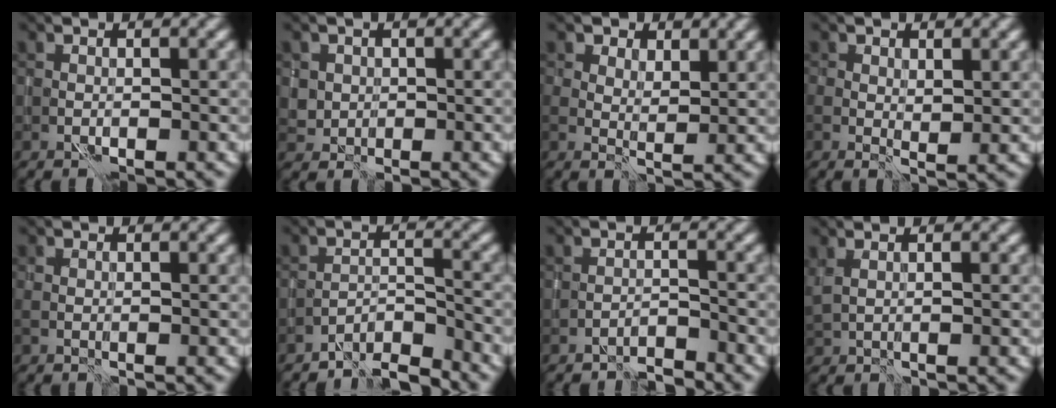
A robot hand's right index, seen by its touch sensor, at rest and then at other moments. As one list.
[{"total": 2.2, "force": [0.3, 2.1, 0.5], "torque": [-0.006, 0.005, 0.011]}, {"total": 4.2, "force": [2.7, 2.5, 2.1], "torque": [-0.034, 0.001, 0.035]}, {"total": 2.2, "force": [0.7, 1.4, 1.6], "torque": [-0.031, -0.004, 0.015]}, {"total": 1.1, "force": [0.3, 0.7, 0.8], "torque": [-0.014, 0.001, 0.007]}, {"total": 4.3, "force": [-4.1, 0.5, 1.0], "torque": [-0.016, 0.003, -0.077]}, {"total": 2.2, "force": [-2.1, 0.1, 0.3], "torque": [0.001, 0.007, -0.041]}, {"total": 2.1, "force": [1.0, 0.7, 1.6], "torque": [-0.022, 0.005, 0.022]}]